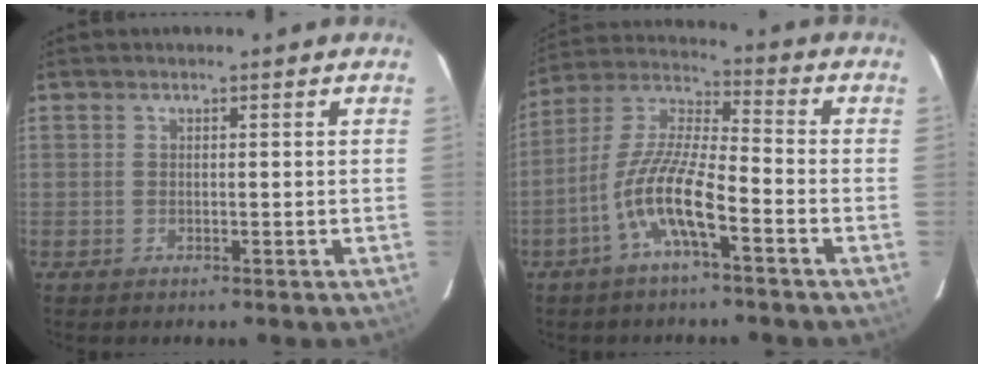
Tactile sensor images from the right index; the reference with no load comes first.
{"total": 11.4, "force": [-5.3, 2.1, 9.9], "torque": [-0.208, 0.003, -0.106]}